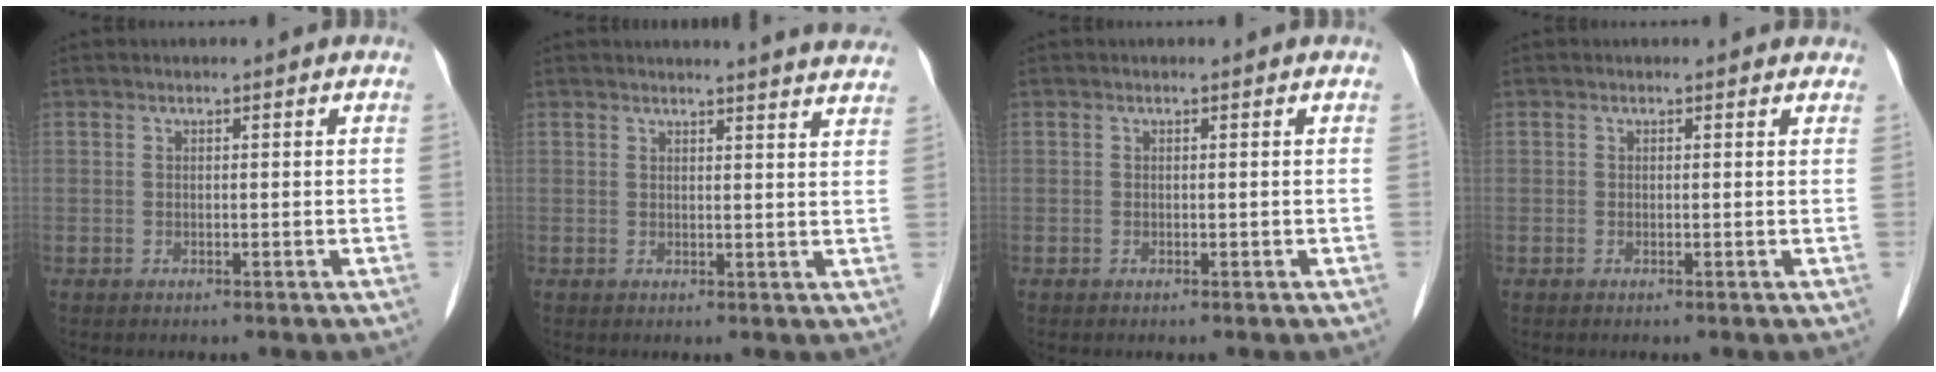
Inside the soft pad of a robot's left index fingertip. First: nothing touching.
{"total": 10.4, "force": [10.1, -0.4, 2.6], "torque": [-0.027, -0.033, 0.095]}
{"total": 0.0}
{"total": 2.1, "force": [1.8, 1.0, 0.4], "torque": [-0.004, 0.000, 0.002]}